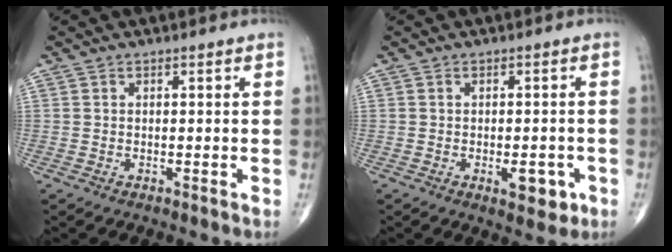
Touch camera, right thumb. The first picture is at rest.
{"total": 5.0, "force": [-1.8, 2.3, 4.0], "torque": [-0.034, 0.000, -0.018]}